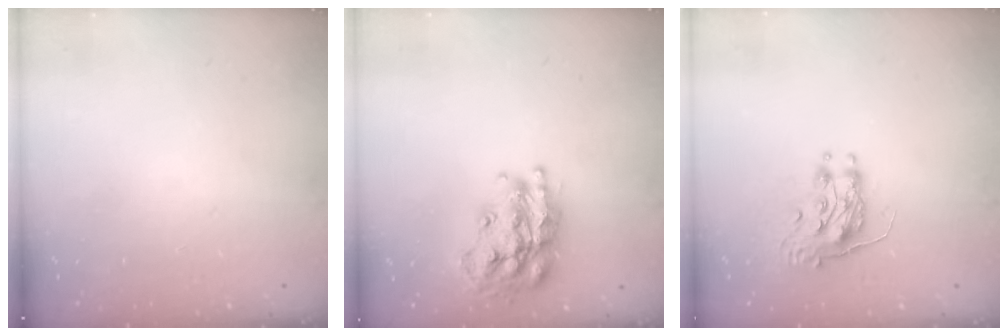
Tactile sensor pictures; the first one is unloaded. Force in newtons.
{"total": 20.5, "press": 20.5, "slide": 1.4}
{"total": 8.6, "press": 8.6, "slide": 0.2}